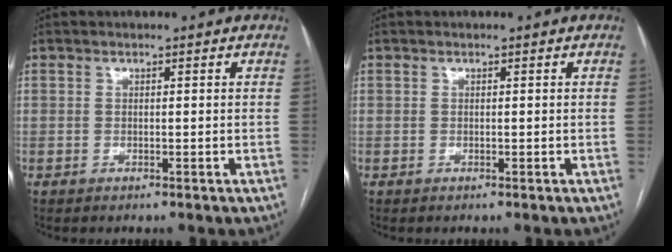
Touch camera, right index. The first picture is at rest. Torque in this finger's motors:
{"motor_torque": [0.01, 0.01, 0.00, 0.00]}